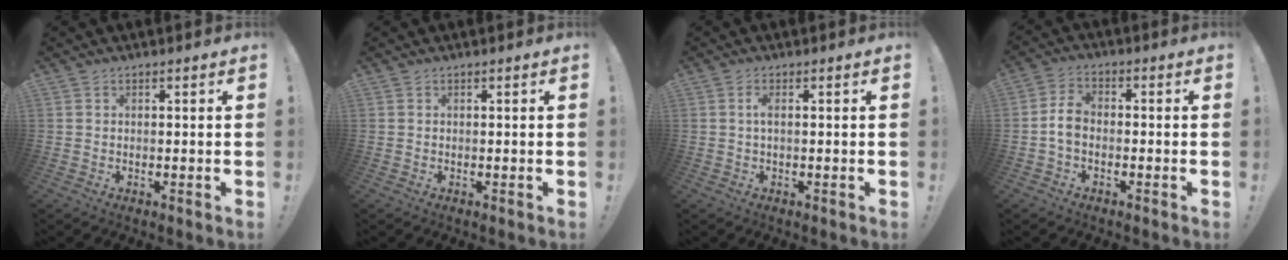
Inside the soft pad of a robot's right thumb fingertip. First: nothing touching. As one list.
[{"total": 0.0}, {"total": 1.9, "force": [0.1, 0.4, 1.8], "torque": [-0.039, 0.005, 0.001]}, {"total": 5.5, "force": [-1.2, 3.5, 4.0], "torque": [-0.079, 0.012, -0.020]}]